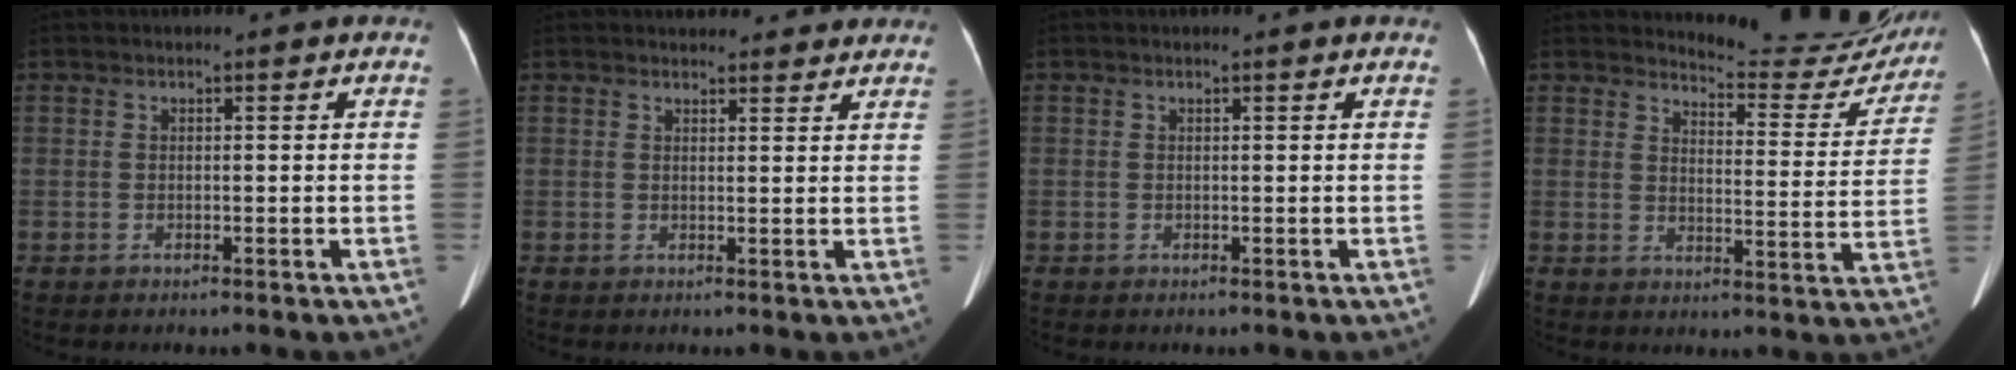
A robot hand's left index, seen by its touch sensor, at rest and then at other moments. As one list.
[{"total": 8.4, "force": [7.6, 2.4, 2.5], "torque": [-0.015, -0.005, 0.077]}, {"total": 0.5, "force": [0.4, 0.3, 0.1], "torque": [-0.006, -0.001, 0.001]}, {"total": 13.5, "force": [13.2, 2.1, 2.0], "torque": [-0.009, -0.081, 0.142]}]